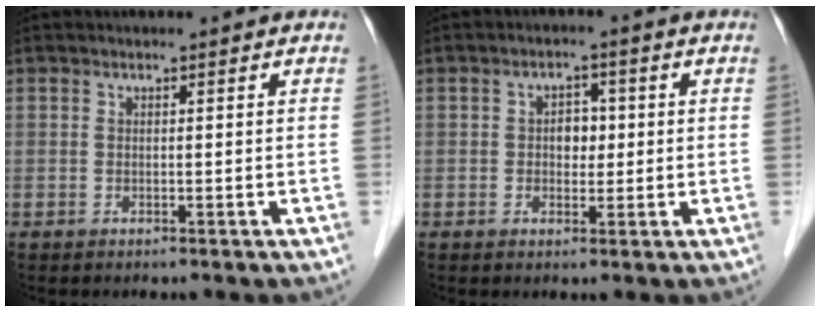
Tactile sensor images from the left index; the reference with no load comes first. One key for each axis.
{"total": 3.1, "fx": 0.1, "fy": 2.1, "fz": 2.2, "tx": -0.031, "ty": 0.010, "tz": 0.001}